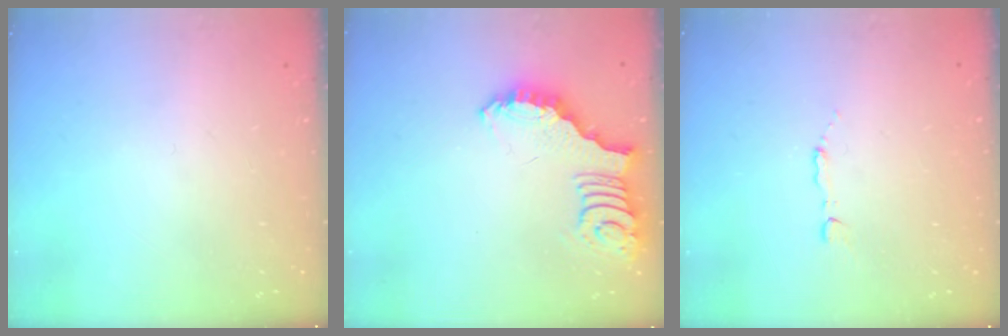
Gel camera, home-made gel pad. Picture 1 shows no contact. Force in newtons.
{"total": 2.6, "press": 2.6, "slide": 0.5}
{"total": 1.2, "press": 1.2, "slide": 0.1}